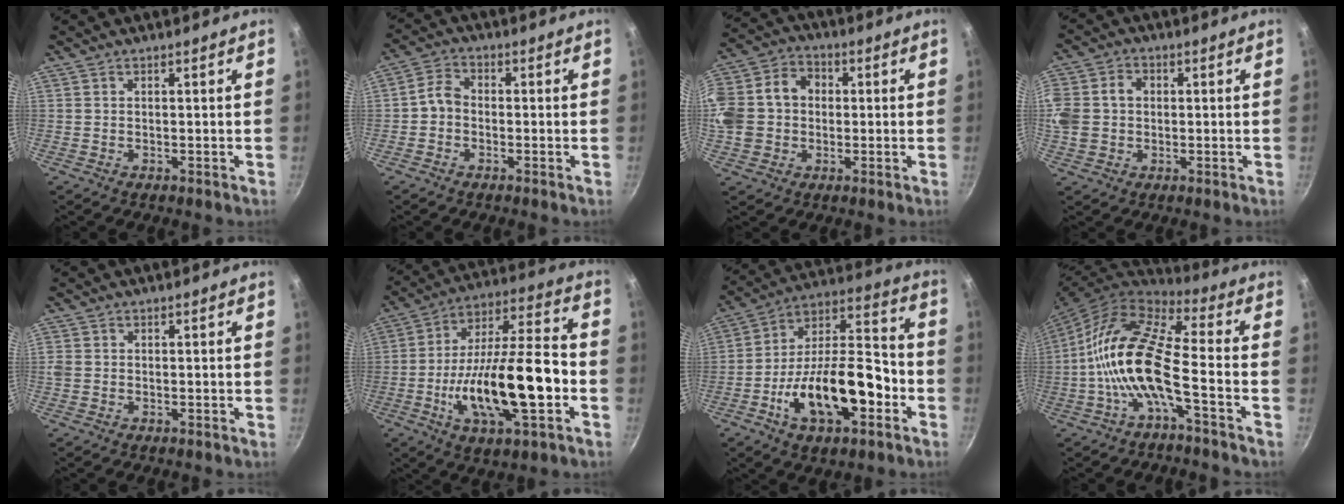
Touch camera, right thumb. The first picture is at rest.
{"total": 4.1, "force": [-1.0, 3.2, 2.4], "torque": [-0.039, 0.023, -0.032]}
{"total": 16.1, "force": [0.5, 13.3, 9.1], "torque": [-0.178, 0.037, 0.001]}
{"total": 11.2, "force": [0.9, 9.3, 6.1], "torque": [-0.139, 0.023, 0.009]}
{"total": 1.4, "force": [-0.2, 1.2, 0.7], "torque": [-0.014, 0.002, -0.004]}
{"total": 22.3, "force": [-5.6, 7.7, 20.1], "torque": [-0.331, 0.041, -0.093]}
{"total": 21.4, "force": [-7.3, 10.2, 17.3], "torque": [-0.263, 0.057, -0.124]}
{"total": 15.5, "force": [-4.0, 5.0, 14.2], "torque": [-0.277, 0.042, -0.091]}